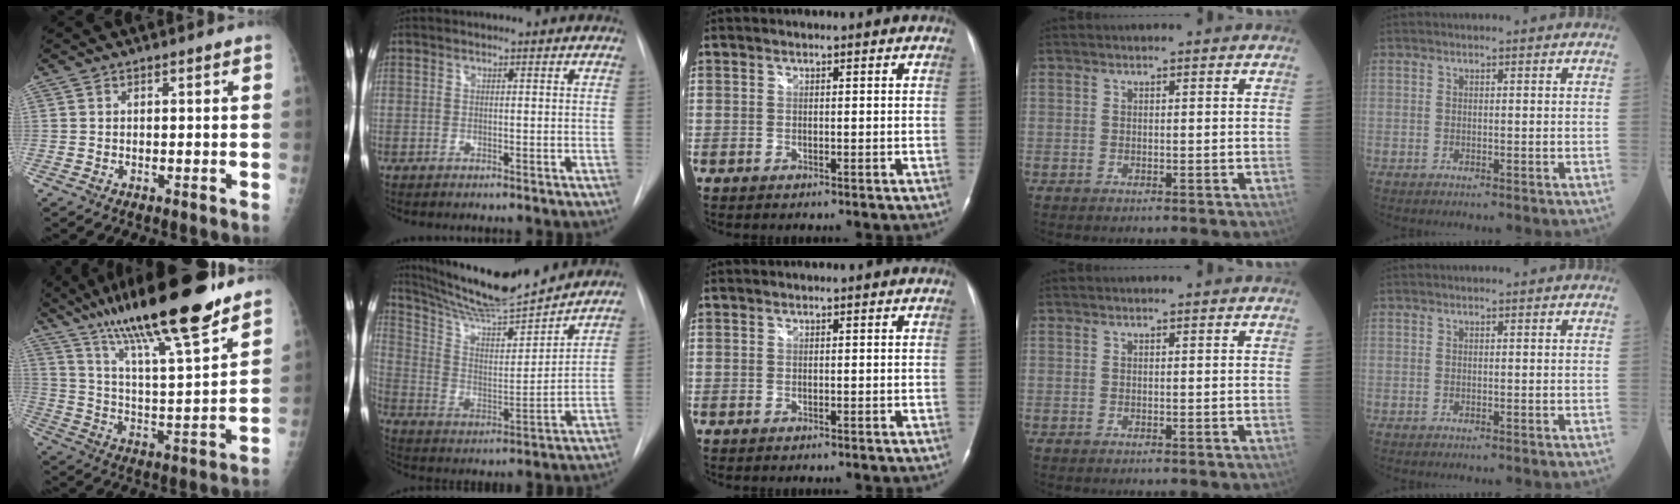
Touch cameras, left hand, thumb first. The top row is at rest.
{"thumb": {"total": 24.8, "force": [17.9, 4.1, 16.7], "torque": [-0.271, -0.058, 0.307]}, "index": {"total": 15.0, "force": [14.1, 0.6, 5.3], "torque": [-0.099, -0.011, 0.241]}}